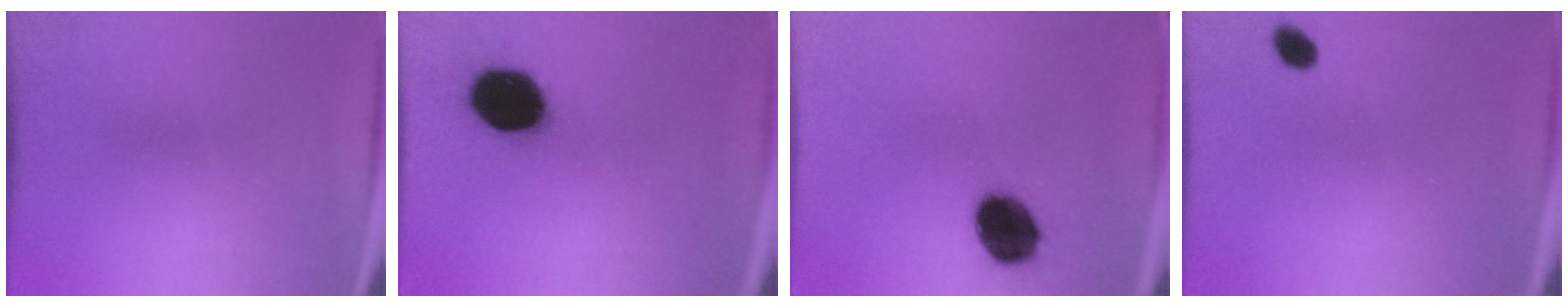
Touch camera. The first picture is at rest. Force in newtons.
{"total": 18.7}
{"total": 13.2}
{"total": 2.4}